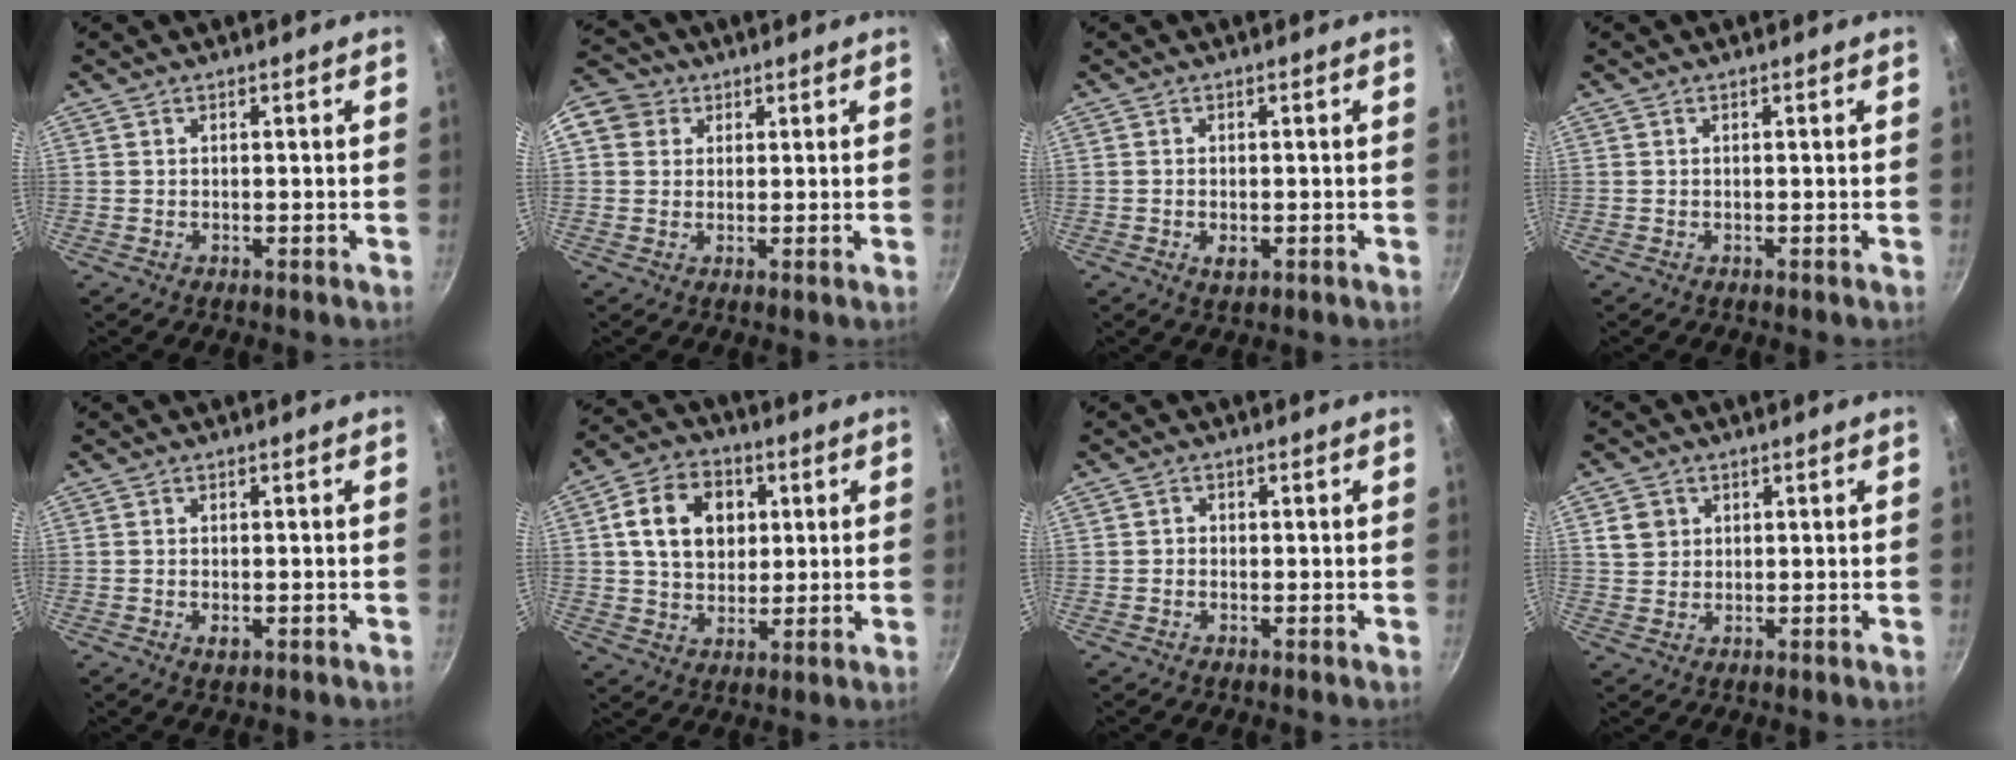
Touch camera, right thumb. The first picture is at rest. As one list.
[{"total": 9.8, "force": [3.0, 8.5, 3.9], "torque": [-0.069, 0.020, 0.043]}, {"total": 2.6, "force": [-0.8, 1.5, 2.0], "torque": [-0.034, -0.003, -0.011]}, {"total": 0.0}, {"total": 1.9, "force": [-0.6, 1.1, 1.5], "torque": [-0.025, -0.002, -0.009]}, {"total": 12.8, "force": [2.9, 9.8, 7.6], "torque": [-0.110, 0.007, 0.044]}, {"total": 0.9, "force": [-0.4, 0.8, 0.3], "torque": [-0.005, 0.001, -0.010]}, {"total": 4.1, "force": [1.2, 3.7, 1.4], "torque": [-0.008, 0.005, 0.023]}]